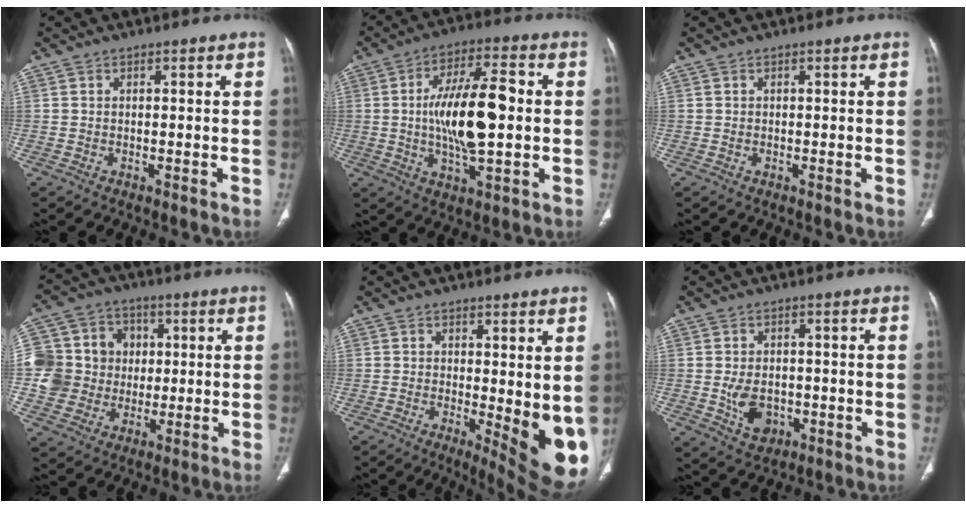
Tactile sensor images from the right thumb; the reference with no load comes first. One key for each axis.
{"total": 15.9, "fx": 0.2, "fy": 6.0, "fz": 14.7, "tx": -0.254, "ty": 0.013, "tz": 0.003}
{"total": 0.0}
{"total": 15.1, "fx": 1.1, "fy": 13.8, "fz": 5.8, "tx": -0.083, "ty": 0.029, "tz": 0.029}
{"total": 11.9, "fx": -0.6, "fy": 4.1, "fz": 11.2, "tx": -0.136, "ty": -0.027, "tz": 0.002}
{"total": 6.2, "fx": -1.1, "fy": 4.5, "fz": 4.2, "tx": -0.061, "ty": -0.002, "tz": -0.008}